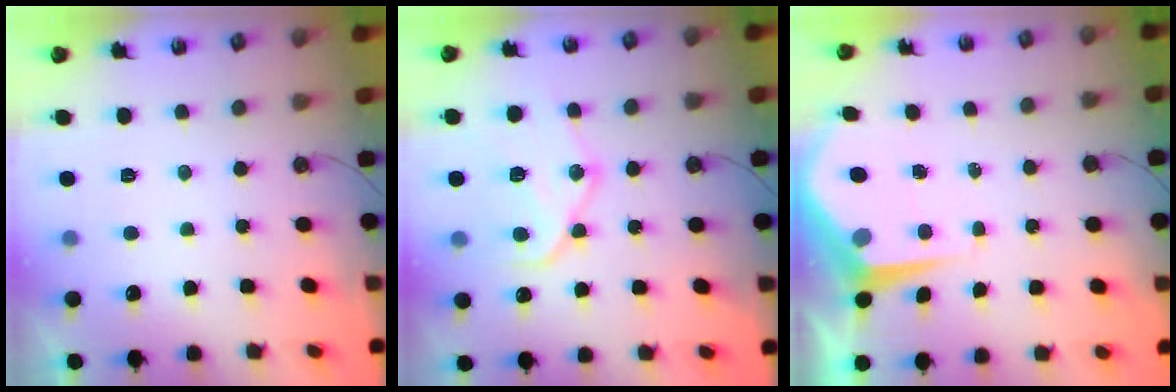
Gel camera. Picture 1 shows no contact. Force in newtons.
{"total": 16.8, "press": 16.7, "slide": 1.8}
{"total": 6.1, "press": 6.0, "slide": 0.4}